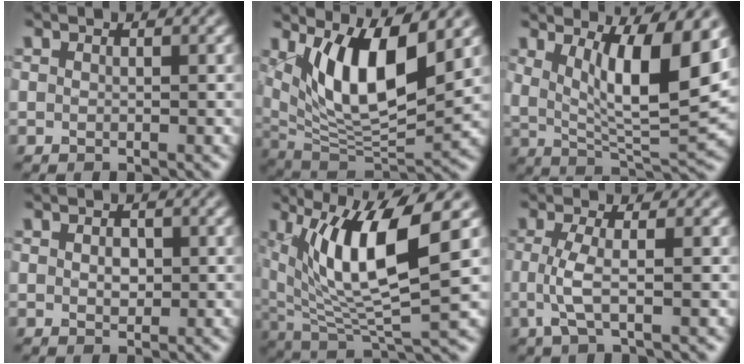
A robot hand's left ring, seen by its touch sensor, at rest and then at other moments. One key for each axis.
{"total": 9.8, "fx": 3.3, "fy": 3.6, "fz": 8.5, "tx": -0.142, "ty": -0.020, "tz": 0.065}
{"total": 9.2, "fx": 2.8, "fy": 2.6, "fz": 8.4, "tx": -0.141, "ty": -0.018, "tz": 0.055}
{"total": 1.4, "fx": 0.1, "fy": 1.0, "fz": 0.9, "tx": -0.018, "ty": -0.001, "tz": 0.002}
{"total": 10.4, "fx": 3.7, "fy": 2.7, "fz": 9.4, "tx": -0.170, "ty": -0.004, "tz": 0.075}
{"total": 2.8, "fx": -0.4, "fy": 0.6, "fz": 2.7, "tx": -0.067, "ty": -0.004, "tz": -0.010}